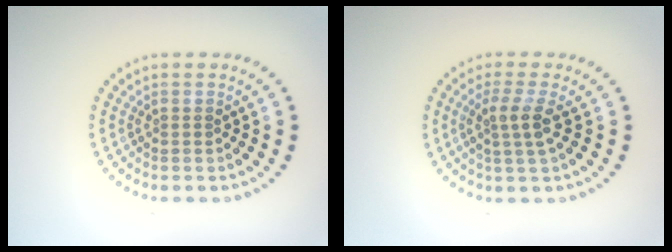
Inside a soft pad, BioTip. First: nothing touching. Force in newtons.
{"total": 2.5, "press": 2.1, "slide": 1.4}